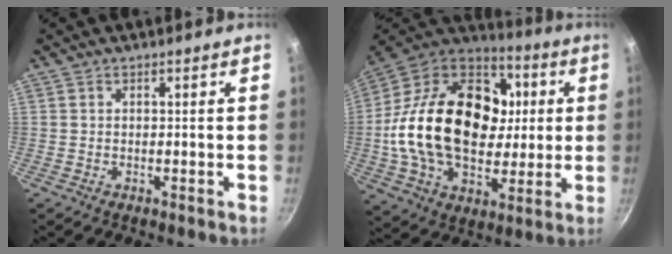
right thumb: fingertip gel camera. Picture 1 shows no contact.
{"total": 31.3, "force": [2.1, 21.7, 22.5], "torque": [-0.381, 0.027, 0.035]}